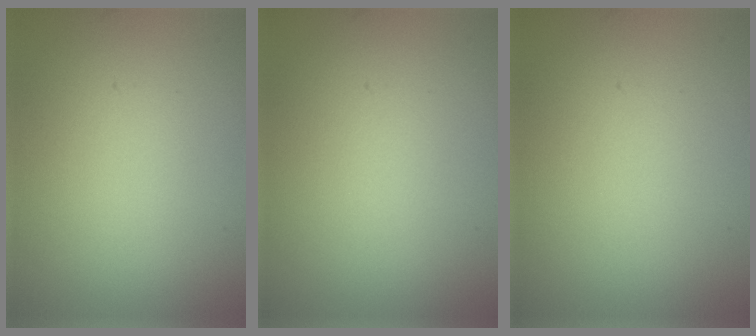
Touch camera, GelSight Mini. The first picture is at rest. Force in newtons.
{"total": 0.0}
{"total": 0.0}